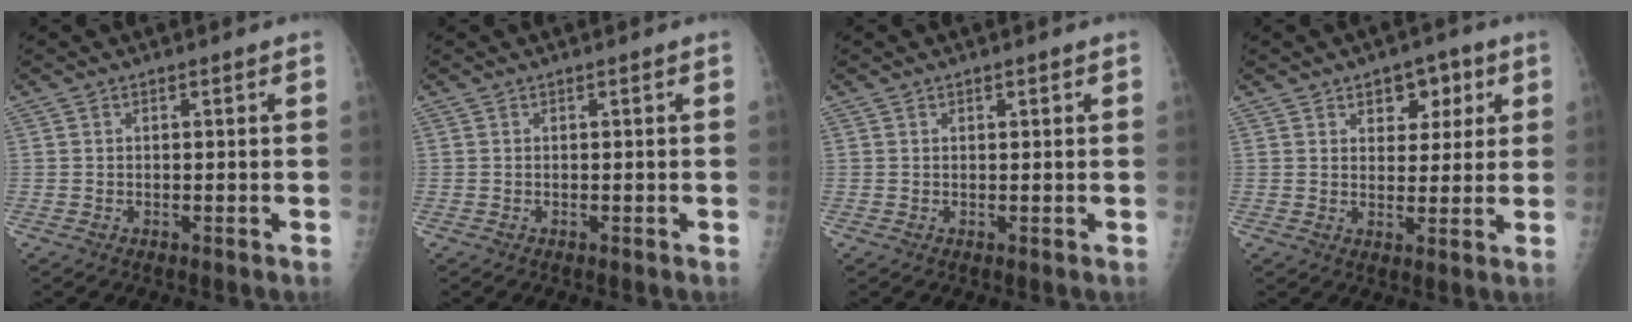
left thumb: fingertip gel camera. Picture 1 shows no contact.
{"total": 0.0}
{"total": 0.9, "force": [0.5, 0.5, 0.5], "torque": [-0.004, -0.002, 0.006]}
{"total": 7.1, "force": [3.3, 4.7, 4.1], "torque": [-0.015, -0.011, 0.043]}